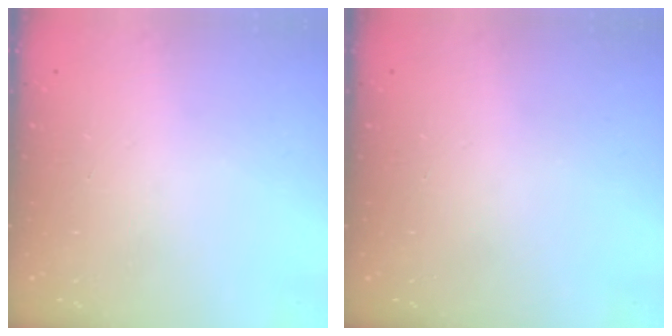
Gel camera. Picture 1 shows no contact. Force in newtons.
{"total": 0.0}